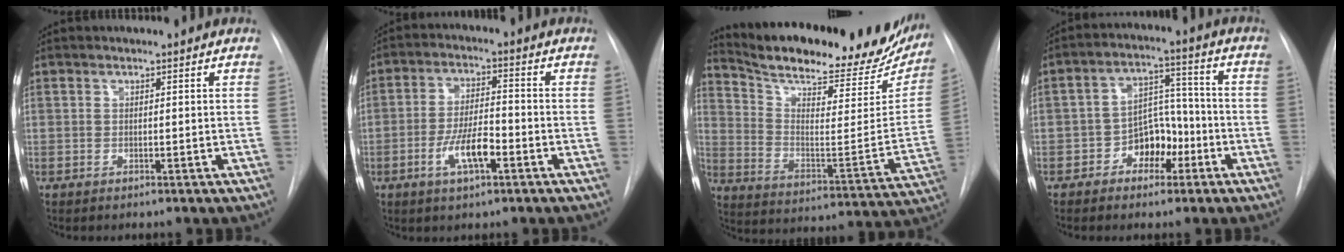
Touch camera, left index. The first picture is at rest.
{"total": 6.9, "force": [-2.8, 2.0, 6.0], "torque": [-0.117, 0.001, -0.050]}
{"total": 28.5, "force": [24.5, 7.4, 12.6], "torque": [-0.201, -0.045, 0.331]}
{"total": 7.4, "force": [-3.2, 4.8, 4.5], "torque": [-0.077, 0.029, -0.053]}